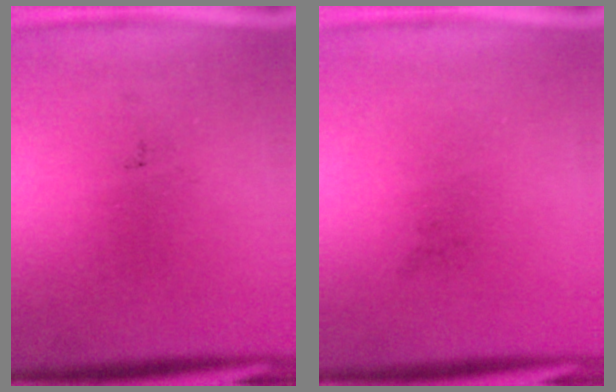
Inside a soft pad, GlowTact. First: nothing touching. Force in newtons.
{"total": 0.0}